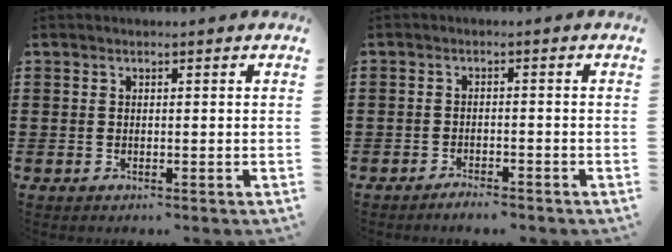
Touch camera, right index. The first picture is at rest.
{"total": 1.8, "force": [-1.8, 0.0, 0.2], "torque": [-0.009, 0.001, -0.035]}